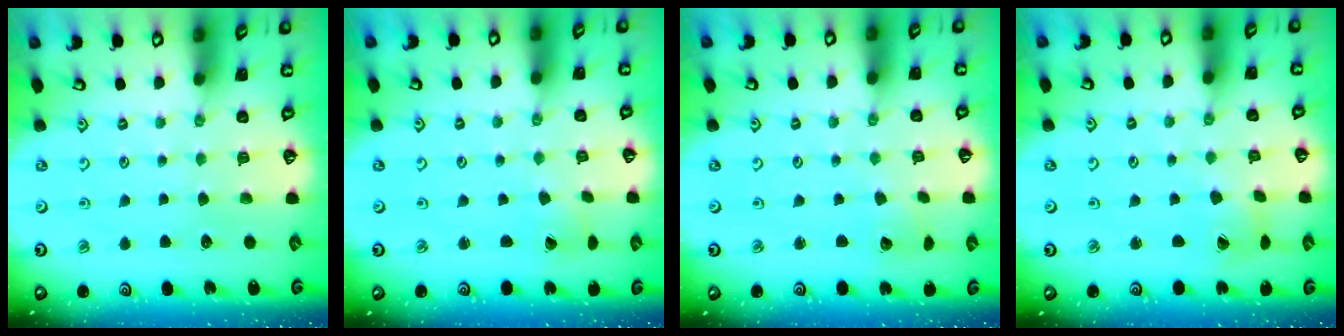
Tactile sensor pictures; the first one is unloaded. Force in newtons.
{"total": 1.3, "press": 1.3, "slide": 0.1}
{"total": 2.9, "press": 2.9, "slide": 0.2}
{"total": 2.0, "press": 2.0, "slide": 0.4}